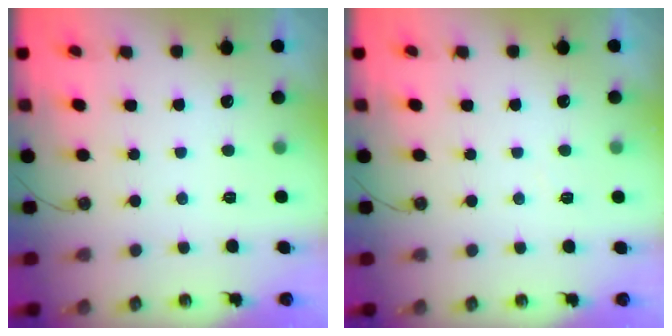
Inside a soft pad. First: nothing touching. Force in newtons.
{"total": 3.6, "press": 3.6, "slide": 0.6}